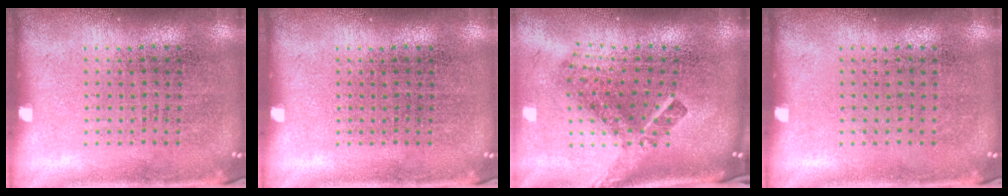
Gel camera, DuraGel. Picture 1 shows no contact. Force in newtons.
{"total": 0.0}
{"total": 2.8, "press": 1.7, "slide": 2.2}
{"total": 0.0}